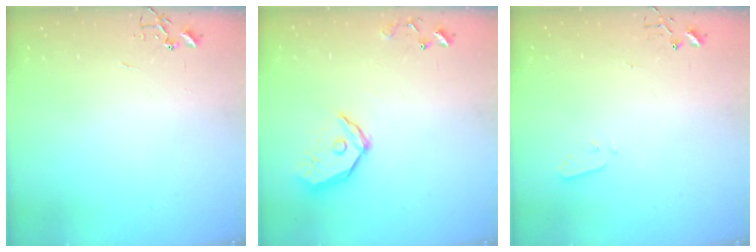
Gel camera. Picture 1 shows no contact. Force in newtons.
{"total": 14.1, "press": 13.9, "slide": 2.0}
{"total": 2.9, "press": 2.8, "slide": 0.7}